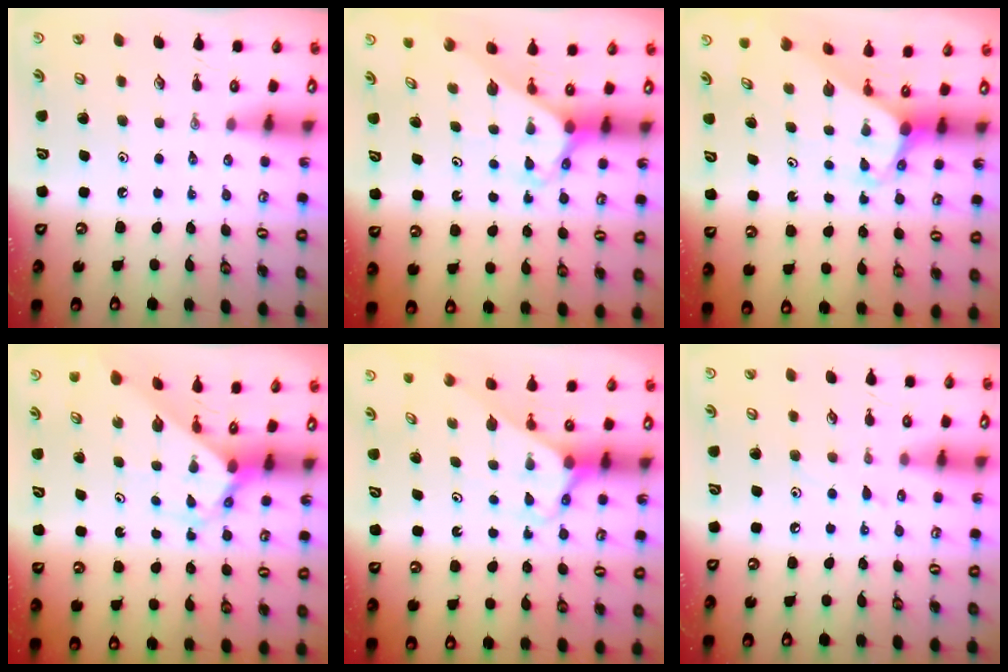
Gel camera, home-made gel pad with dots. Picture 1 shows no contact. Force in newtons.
{"total": 2.6, "press": 2.6, "slide": 0.2}
{"total": 3.3, "press": 3.3, "slide": 0.2}
{"total": 2.7, "press": 2.7, "slide": 0.3}
{"total": 2.9, "press": 2.9, "slide": 0.2}
{"total": 4.3, "press": 4.2, "slide": 0.6}